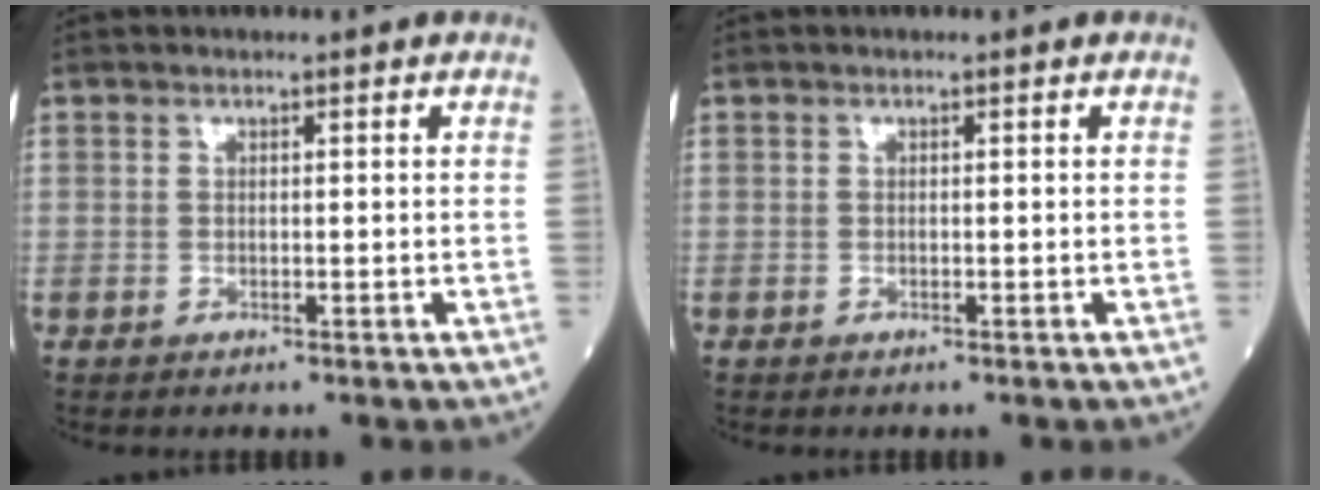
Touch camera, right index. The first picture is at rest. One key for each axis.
{"total": 0.0}